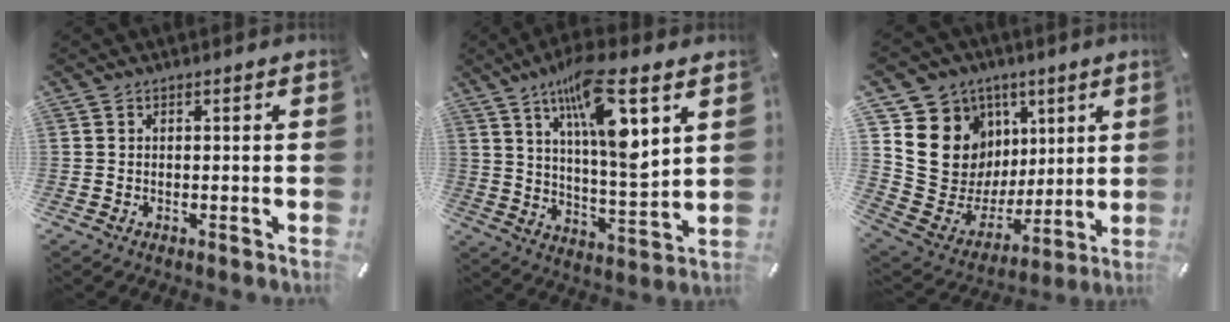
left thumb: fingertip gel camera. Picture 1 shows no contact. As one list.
[{"total": 16.5, "force": [9.1, 4.2, 13.1], "torque": [-0.243, -0.042, 0.142]}, {"total": 16.7, "force": [5.5, 15.1, 4.5], "torque": [-0.055, -0.048, 0.130]}]